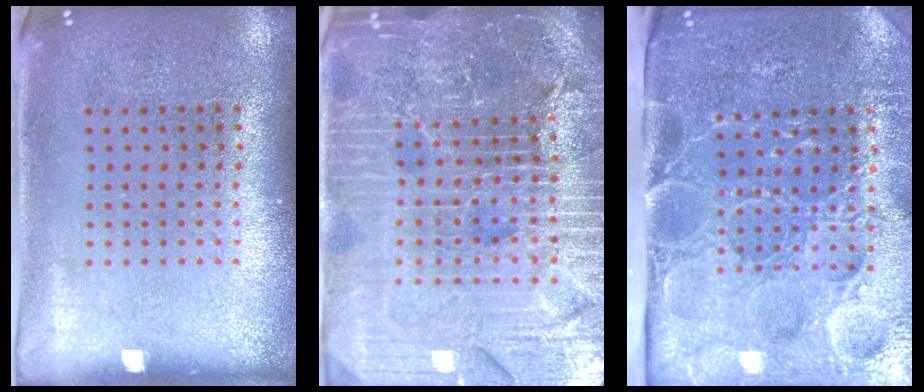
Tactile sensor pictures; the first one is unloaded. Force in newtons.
{"total": 5.9, "press": 5.3, "slide": 2.8}
{"total": 5.0, "press": 4.2, "slide": 2.6}